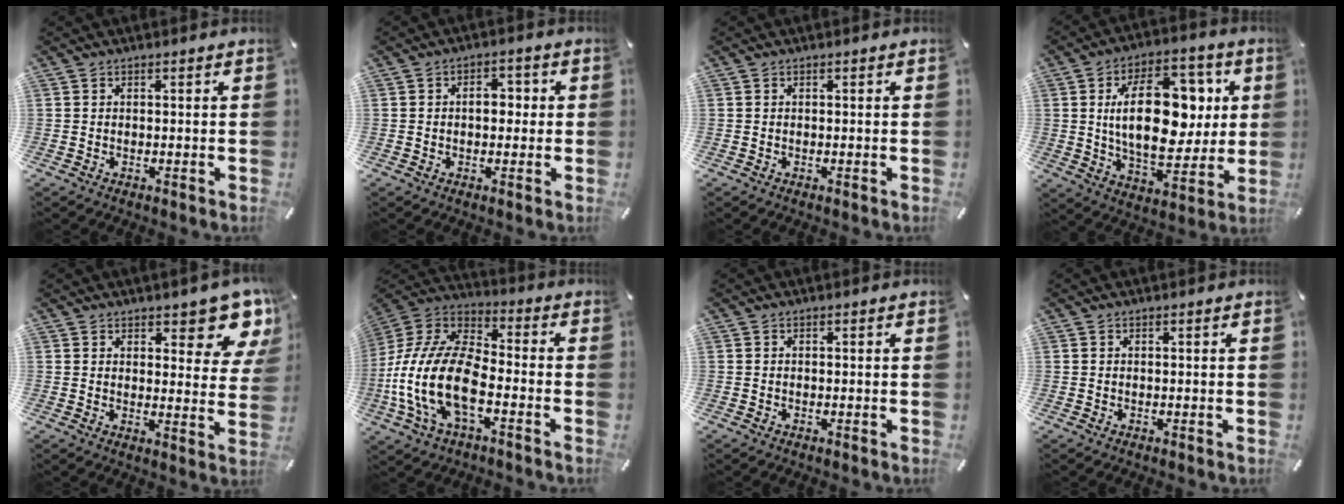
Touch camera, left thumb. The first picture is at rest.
{"total": 4.9, "force": [-0.1, 3.1, 3.7], "torque": [-0.040, 0.000, -0.012]}
{"total": 0.0}
{"total": 21.5, "force": [3.4, 12.8, 17.0], "torque": [-0.284, -0.001, 0.052]}
{"total": 9.5, "force": [7.5, 3.8, 4.5], "torque": [-0.029, -0.067, 0.126]}
{"total": 17.7, "force": [-7.2, 9.3, 13.2], "torque": [-0.294, 0.015, -0.132]}
{"total": 0.0}
{"total": 0.0}